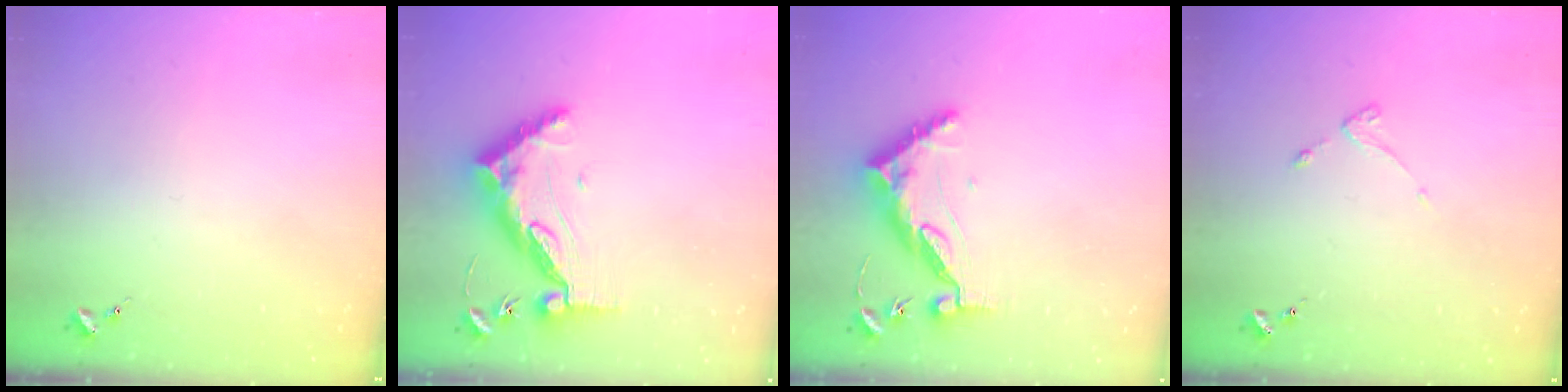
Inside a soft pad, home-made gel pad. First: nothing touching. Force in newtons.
{"total": 13.4, "press": 13.3, "slide": 1.4}
{"total": 10.6, "press": 10.5, "slide": 0.9}
{"total": 2.6, "press": 2.6, "slide": 0.5}